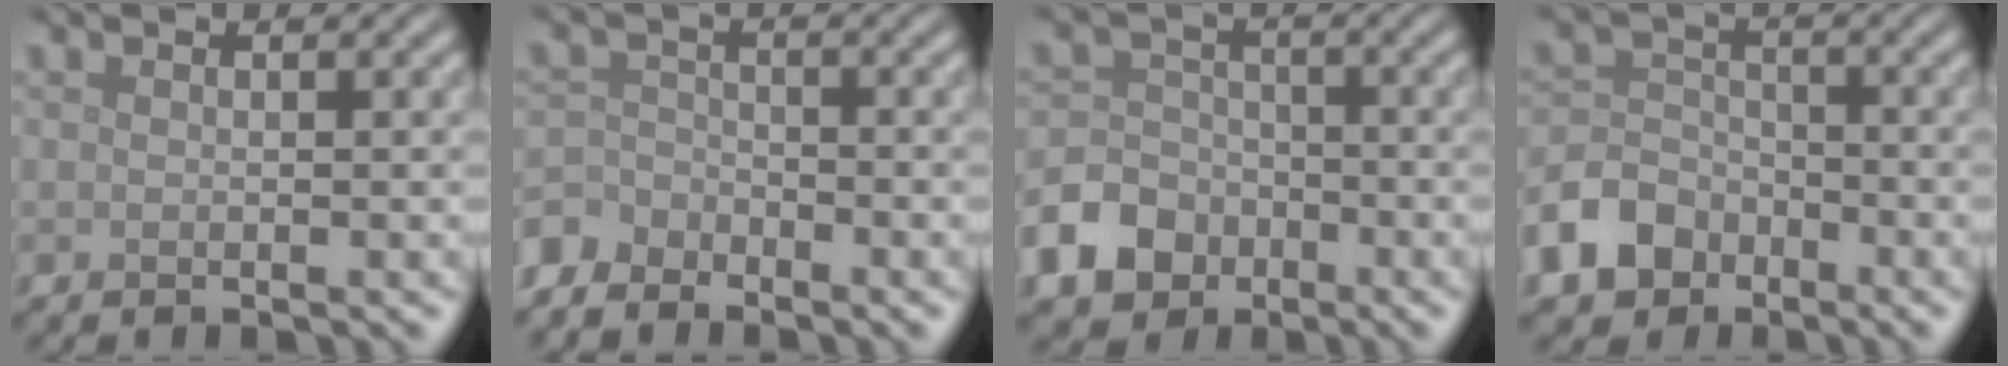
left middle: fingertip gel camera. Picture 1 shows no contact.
{"total": 3.0, "force": [-2.8, 1.2, 0.2], "torque": [0.001, -0.005, -0.065]}
{"total": 6.3, "force": [-3.6, 4.8, 1.9], "torque": [-0.034, -0.008, -0.085]}
{"total": 5.0, "force": [-3.0, 3.6, 1.7], "torque": [-0.033, 0.000, -0.069]}